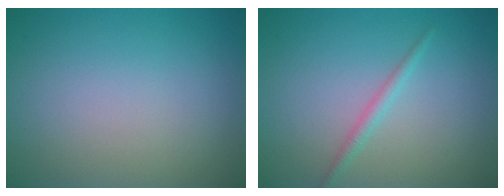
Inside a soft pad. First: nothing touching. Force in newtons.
{"total": 1.3, "press": 1.3, "slide": 0.0}